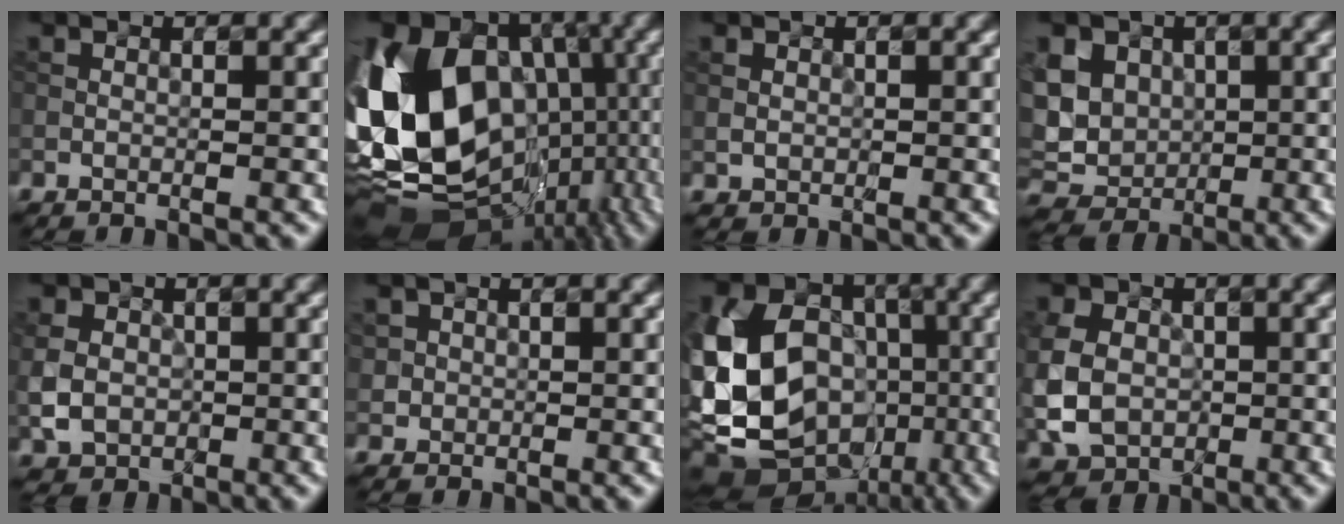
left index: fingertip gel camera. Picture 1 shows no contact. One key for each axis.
{"total": 19.6, "fx": -0.6, "fy": 15.5, "fz": 12.0, "tx": -0.237, "ty": -0.007, "tz": 0.001}
{"total": 1.0, "fx": 0.3, "fy": 0.9, "fz": 0.4, "tx": -0.007, "ty": -0.002, "tz": 0.007}
{"total": 8.6, "fx": 1.6, "fy": 7.2, "fz": 4.5, "tx": -0.084, "ty": 0.022, "tz": 0.010}
{"total": 4.4, "fx": -0.1, "fy": 3.8, "fz": 2.2, "tx": -0.049, "ty": -0.002, "tz": -0.009}
{"total": 1.3, "fx": 0.2, "fy": 1.3, "fz": 0.1, "tx": 0.002, "ty": -0.004, "tz": 0.018}
{"total": 15.9, "fx": -2.9, "fy": 12.9, "fz": 8.8, "tx": -0.204, "ty": 0.003, "tz": -0.056}
{"total": 9.5, "fx": -0.3, "fy": 8.0, "fz": 5.1, "tx": -0.116, "ty": -0.006, "tz": -0.025}